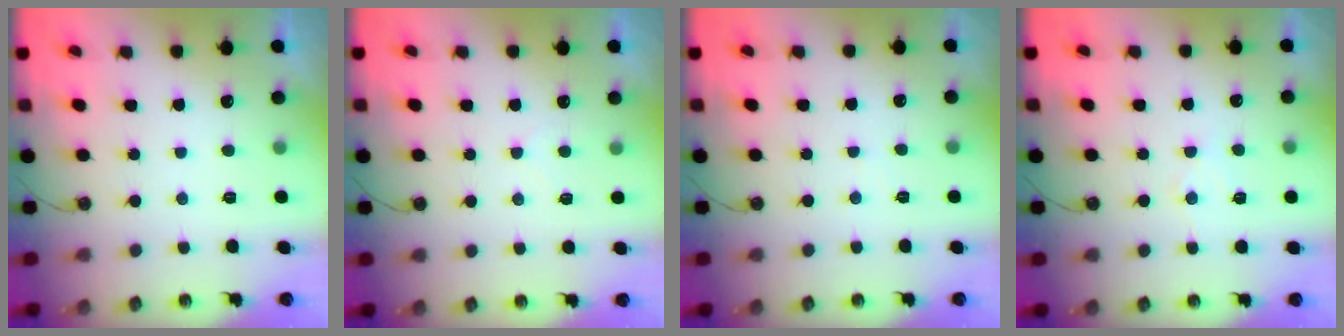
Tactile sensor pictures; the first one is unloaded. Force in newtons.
{"total": 4.6, "press": 4.6, "slide": 0.4}
{"total": 1.9, "press": 1.9, "slide": 0.4}
{"total": 5.6, "press": 5.6, "slide": 0.3}